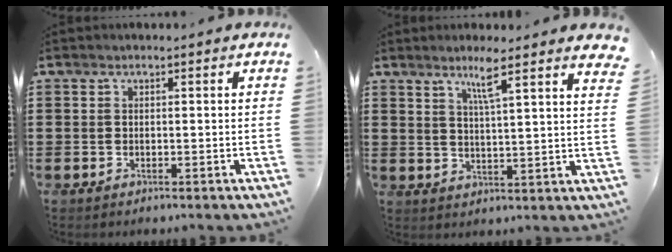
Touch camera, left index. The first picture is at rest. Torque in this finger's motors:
{"motor_torque": [1.47, -0.66, 0.54, 0.14]}